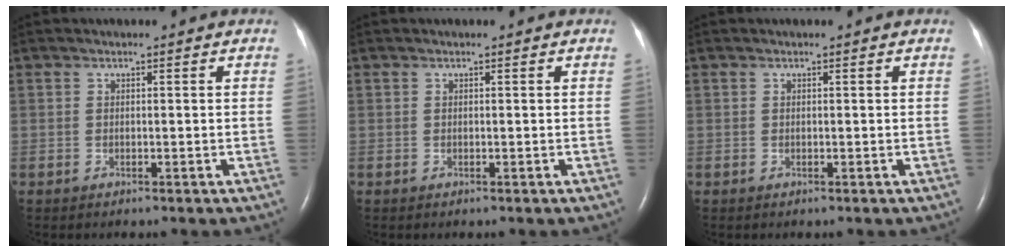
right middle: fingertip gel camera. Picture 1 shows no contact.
{"total": 0.0}
{"total": 0.0}